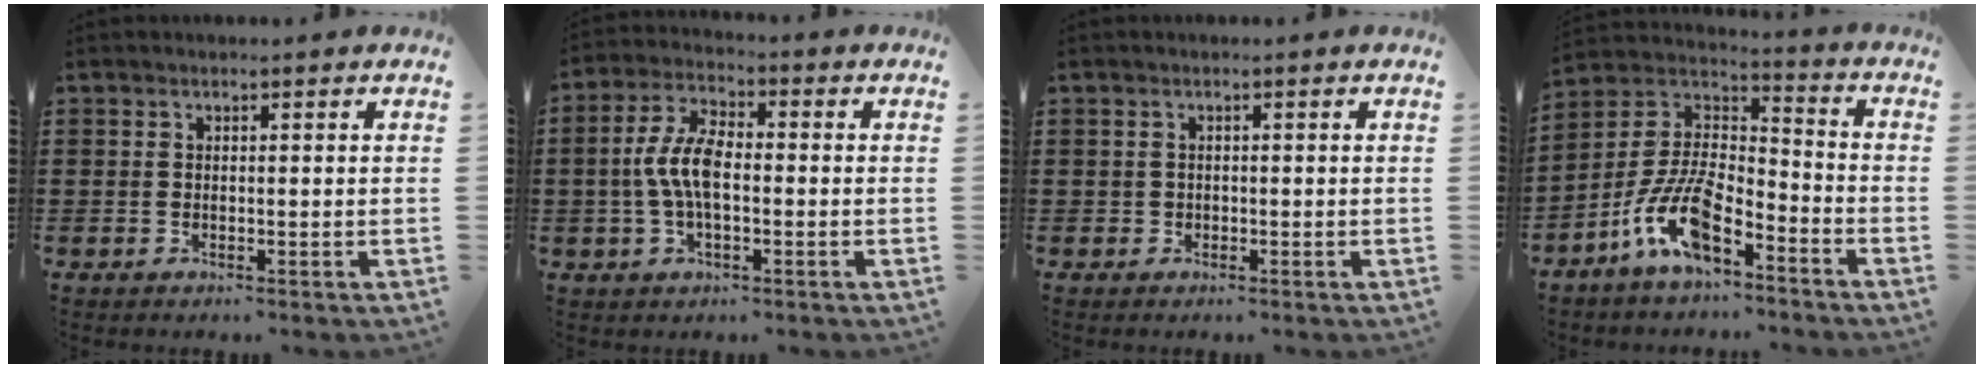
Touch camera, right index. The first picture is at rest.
{"total": 7.1, "force": [-0.7, 3.2, 6.3], "torque": [-0.149, -0.002, -0.021]}
{"total": 0.5, "force": [0.0, 0.5, 0.2], "torque": [-0.005, 0.000, 0.001]}
{"total": 10.8, "force": [-6.9, 3.8, 7.4], "torque": [-0.173, -0.001, -0.135]}